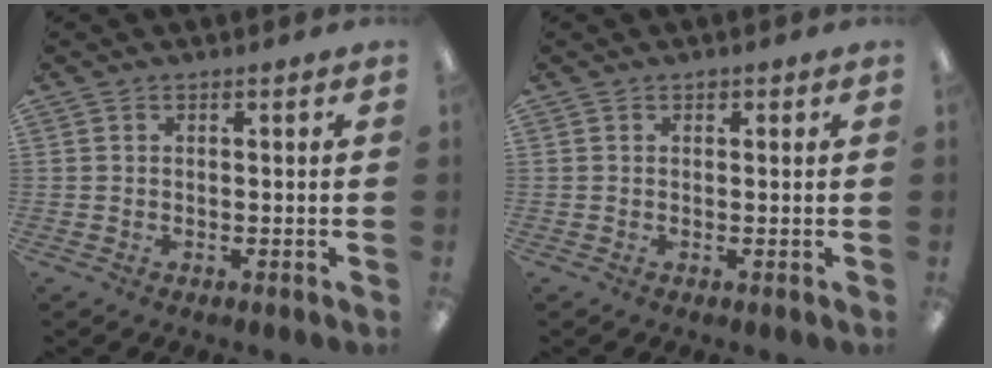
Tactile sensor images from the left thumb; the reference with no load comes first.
{"total": 1.2, "force": [0.6, 0.9, 0.4], "torque": [-0.001, 0.001, 0.009]}